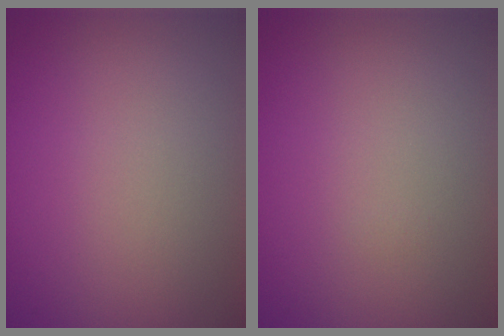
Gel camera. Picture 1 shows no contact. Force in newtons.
{"total": 0.0}